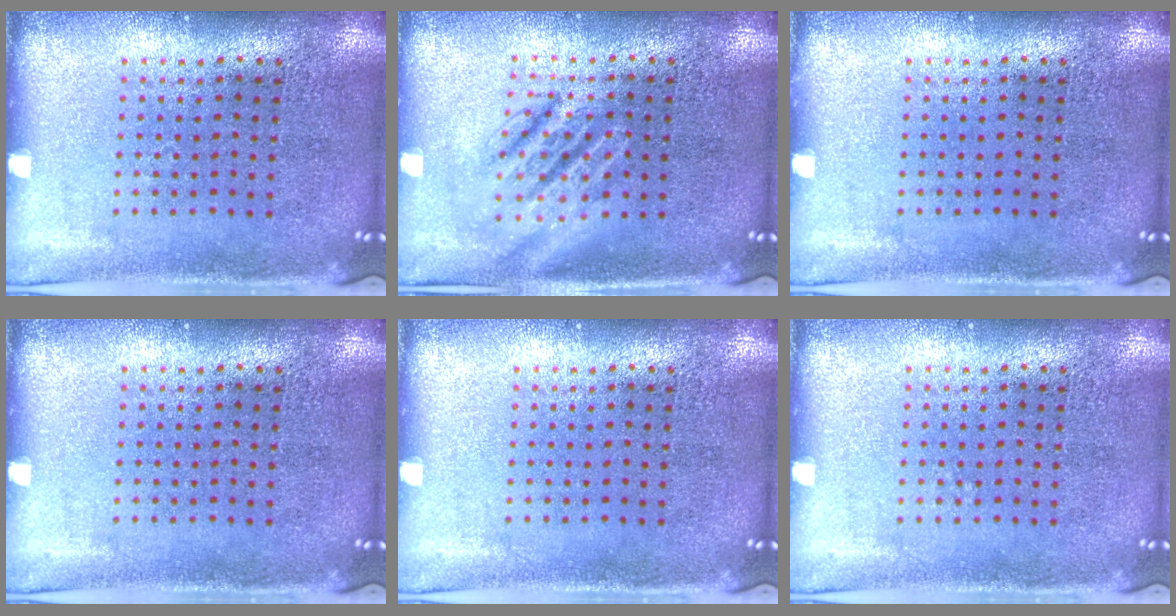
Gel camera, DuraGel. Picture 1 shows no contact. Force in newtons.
{"total": 2.8, "press": 2.8, "slide": 0.3}
{"total": 0.0}
{"total": 0.0}
{"total": 0.0}
{"total": 0.0}